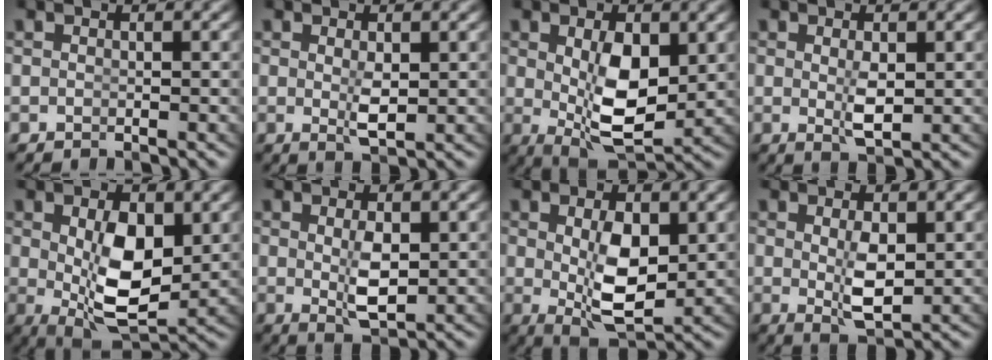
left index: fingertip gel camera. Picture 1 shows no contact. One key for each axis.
{"total": 1.9, "fx": 0.2, "fy": 0.3, "fz": 1.9, "tx": -0.035, "ty": -0.015, "tz": 0.014}
{"total": 7.1, "fx": -0.3, "fy": 3.3, "fz": 6.2, "tx": -0.103, "ty": -0.032, "tz": 0.019}
{"total": 2.2, "fx": 0.1, "fy": 0.4, "fz": 2.2, "tx": -0.040, "ty": -0.015, "tz": 0.013}
{"total": 7.7, "fx": -0.5, "fy": 3.9, "fz": 6.6, "tx": -0.113, "ty": -0.037, "tz": 0.017}
{"total": 3.2, "fx": 0.1, "fy": 1.0, "fz": 3.1, "tx": -0.055, "ty": -0.018, "tz": 0.015}
{"total": 6.3, "fx": -0.2, "fy": 2.7, "fz": 5.7, "tx": -0.093, "ty": -0.028, "tz": 0.016}
{"total": 3.6, "fx": 0.1, "fy": 1.2, "fz": 3.4, "tx": -0.060, "ty": -0.020, "tz": 0.016}